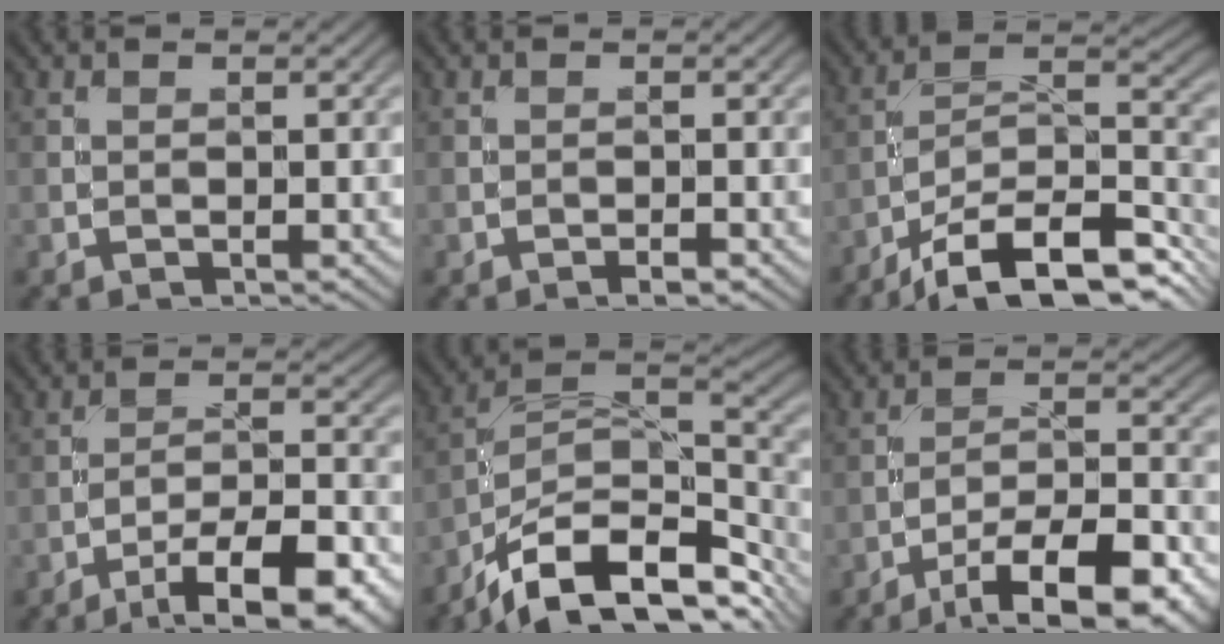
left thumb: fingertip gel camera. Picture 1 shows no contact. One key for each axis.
{"total": 1.0, "fx": -0.7, "fy": 0.3, "fz": 0.6, "tx": -0.009, "ty": 0.001, "tz": -0.013}
{"total": 14.8, "fx": -10.3, "fy": 5.2, "fz": 9.4, "tx": -0.176, "ty": -0.014, "tz": -0.166}
{"total": 12.1, "fx": -8.0, "fy": 3.3, "fz": 8.5, "tx": -0.138, "ty": -0.004, "tz": -0.118}
{"total": 14.3, "fx": -8.7, "fy": 6.3, "fz": 9.4, "tx": -0.193, "ty": -0.014, "tz": -0.144}
{"total": 13.3, "fx": -8.7, "fy": 3.9, "fz": 9.3, "tx": -0.151, "ty": -0.009, "tz": -0.133}